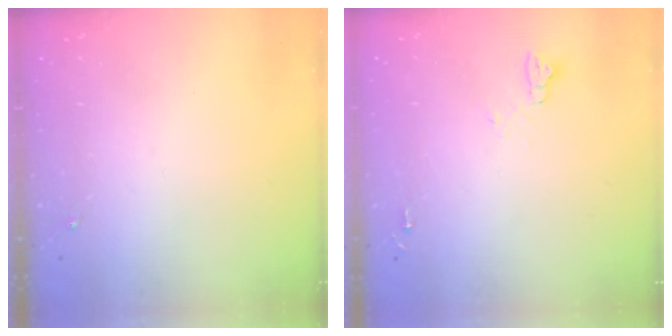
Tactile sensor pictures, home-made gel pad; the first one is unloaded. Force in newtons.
{"total": 4.8, "press": 4.8, "slide": 0.6}